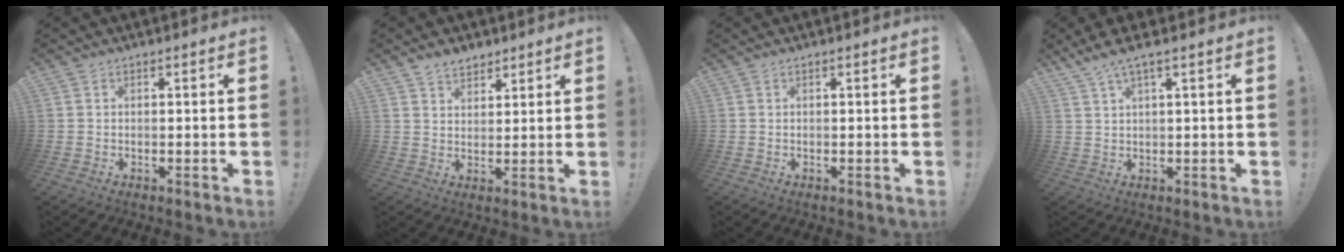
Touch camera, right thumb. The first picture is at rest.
{"total": 5.0, "force": [4.2, 2.6, 1.0], "torque": [-0.017, -0.023, 0.078]}
{"total": 0.0}
{"total": 4.5, "force": [3.0, 0.1, 3.3], "torque": [-0.072, -0.008, 0.054]}